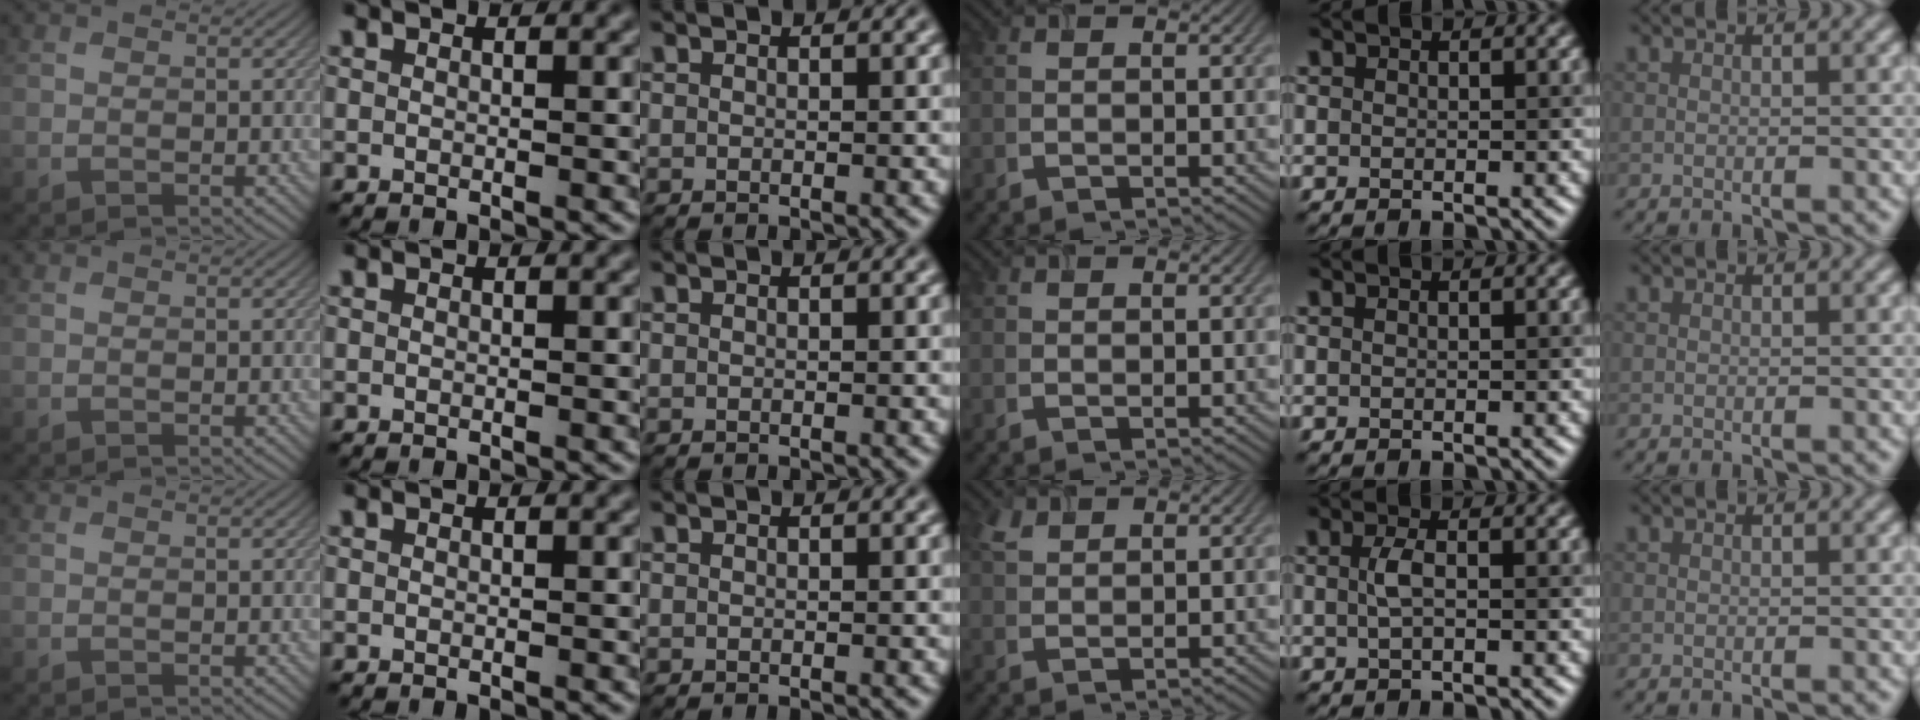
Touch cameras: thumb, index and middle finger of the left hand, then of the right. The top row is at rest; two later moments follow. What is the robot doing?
{"motion": "insert", "object": "airpods case & airpods"}